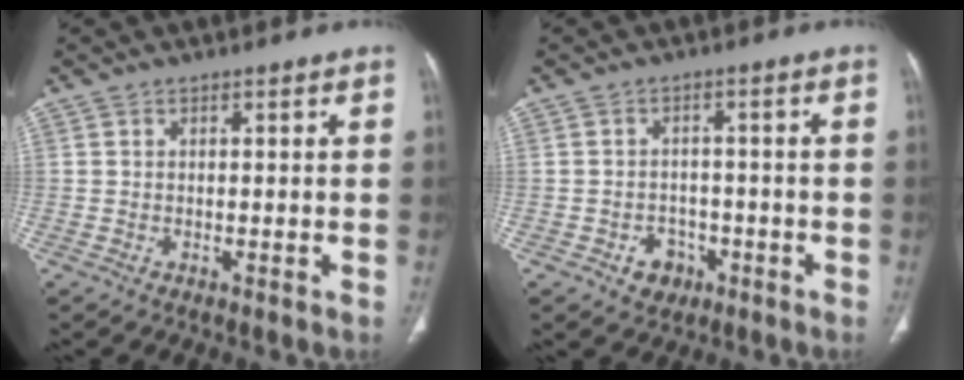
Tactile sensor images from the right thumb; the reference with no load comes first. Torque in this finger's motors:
{"motor_torque": [0.64, 0.43, 0.44, -0.73, 0.02]}